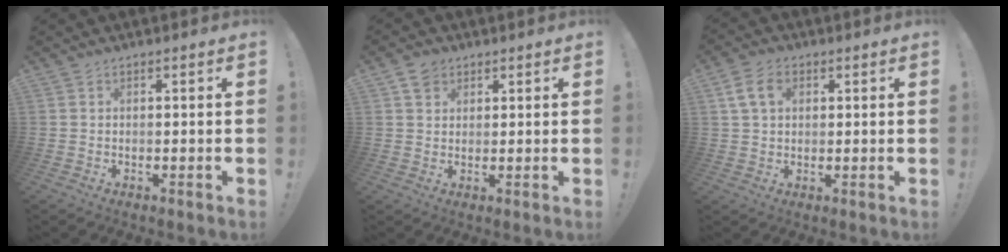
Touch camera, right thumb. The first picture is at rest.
{"total": 3.7, "force": [2.2, 2.8, 1.0], "torque": [-0.020, -0.001, 0.042]}
{"total": 7.5, "force": [2.5, 5.0, 4.9], "torque": [-0.094, 0.006, 0.049]}